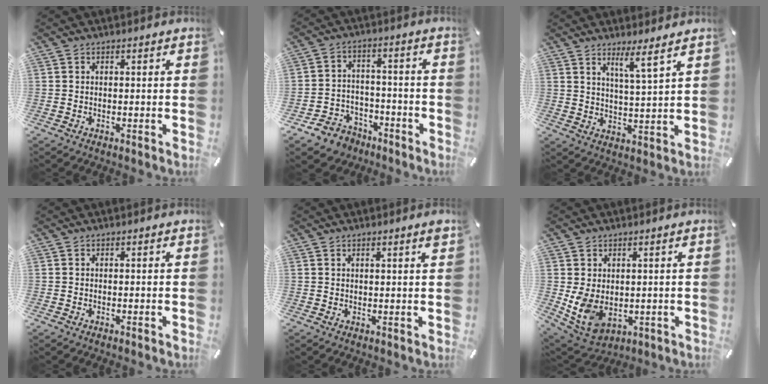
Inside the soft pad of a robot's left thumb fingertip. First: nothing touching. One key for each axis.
{"total": 7.0, "fx": -4.7, "fy": 5.1, "fz": 1.0, "tx": -0.015, "ty": 0.036, "tz": -0.087}
{"total": 6.3, "fx": 5.1, "fy": -0.6, "fz": 3.6, "tx": -0.069, "ty": -0.033, "tz": 0.084}
{"total": 0.0}
{"total": 1.6, "fx": 1.1, "fy": 0.0, "fz": 1.1, "tx": -0.024, "ty": -0.001, "tz": 0.020}
{"total": 8.0, "fx": 0.3, "fy": 6.5, "fz": 4.7, "tx": -0.115, "ty": -0.009, "tz": 0.011}